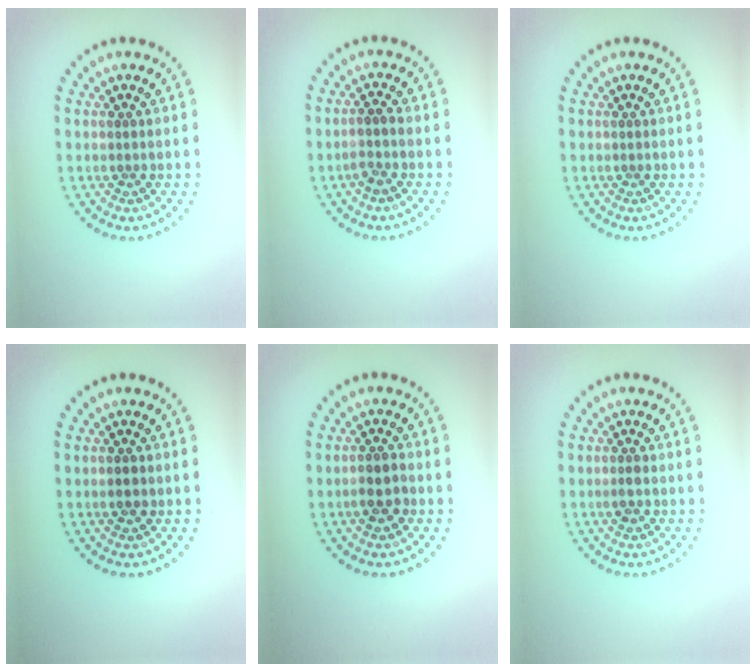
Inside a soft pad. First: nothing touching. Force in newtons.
{"total": 1.5, "press": 1.2, "slide": 0.9}
{"total": 0.0}
{"total": 1.1, "press": 1.1, "slide": 0.1}
{"total": 2.0, "press": 1.9, "slide": 0.7}
{"total": 0.9, "press": 0.9, "slide": 0.3}